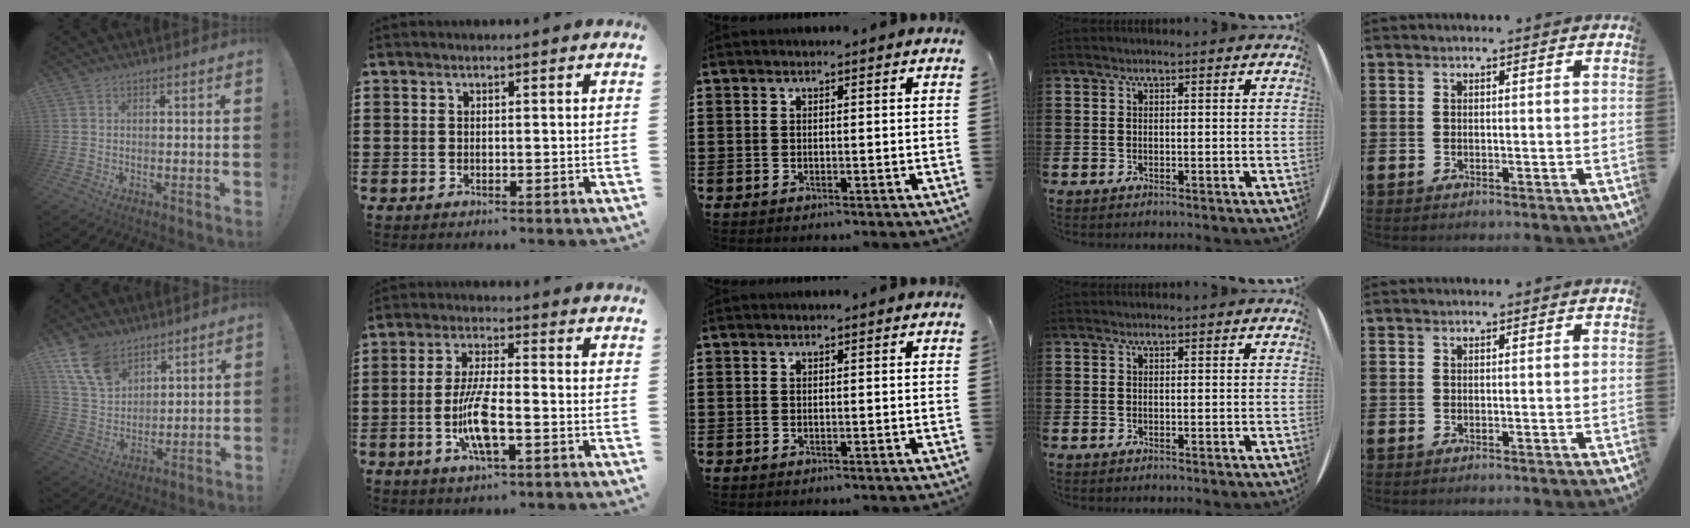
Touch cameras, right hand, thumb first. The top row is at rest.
{"thumb": {"total": 12.9, "force": [8.2, 8.1, 5.9], "torque": [-0.119, -0.034, 0.164]}, "index": {"total": 7.9, "force": [-2.2, 2.0, 7.3], "torque": [-0.155, -0.010, -0.044]}}